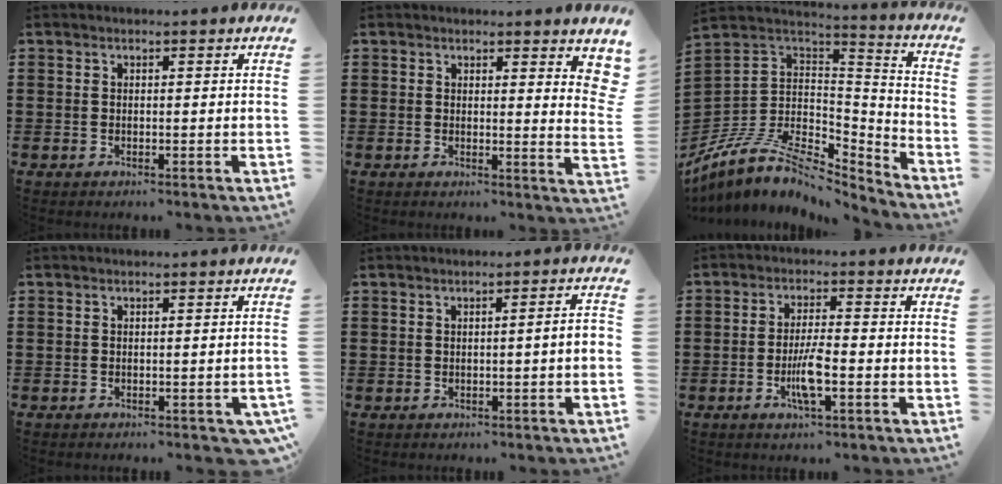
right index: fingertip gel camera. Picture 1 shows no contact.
{"total": 2.8, "force": [2.2, 0.6, 1.7], "torque": [-0.025, -0.003, 0.037]}
{"total": 8.6, "force": [-4.9, 5.2, 4.9], "torque": [-0.121, -0.010, -0.097]}
{"total": 0.8, "force": [-0.7, 0.2, 0.2], "torque": [-0.008, -0.002, -0.014]}
{"total": 1.9, "force": [-0.5, -0.1, 1.8], "torque": [-0.028, -0.004, -0.011]}
{"total": 5.0, "force": [-1.8, 0.8, 4.6], "torque": [-0.099, -0.008, -0.038]}